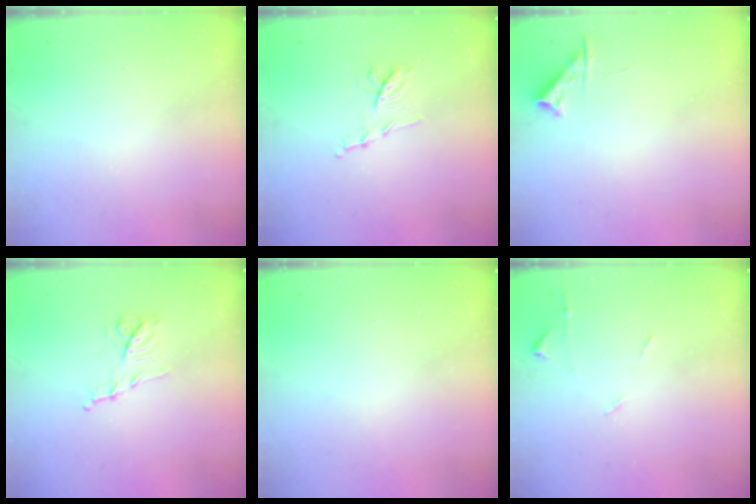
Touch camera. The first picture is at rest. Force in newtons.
{"total": 7.3, "press": 7.2, "slide": 0.9}
{"total": 4.7, "press": 4.6, "slide": 0.6}
{"total": 8.8, "press": 8.7, "slide": 1.0}
{"total": 1.5, "press": 1.5, "slide": 0.1}
{"total": 5.6, "press": 5.6, "slide": 0.8}